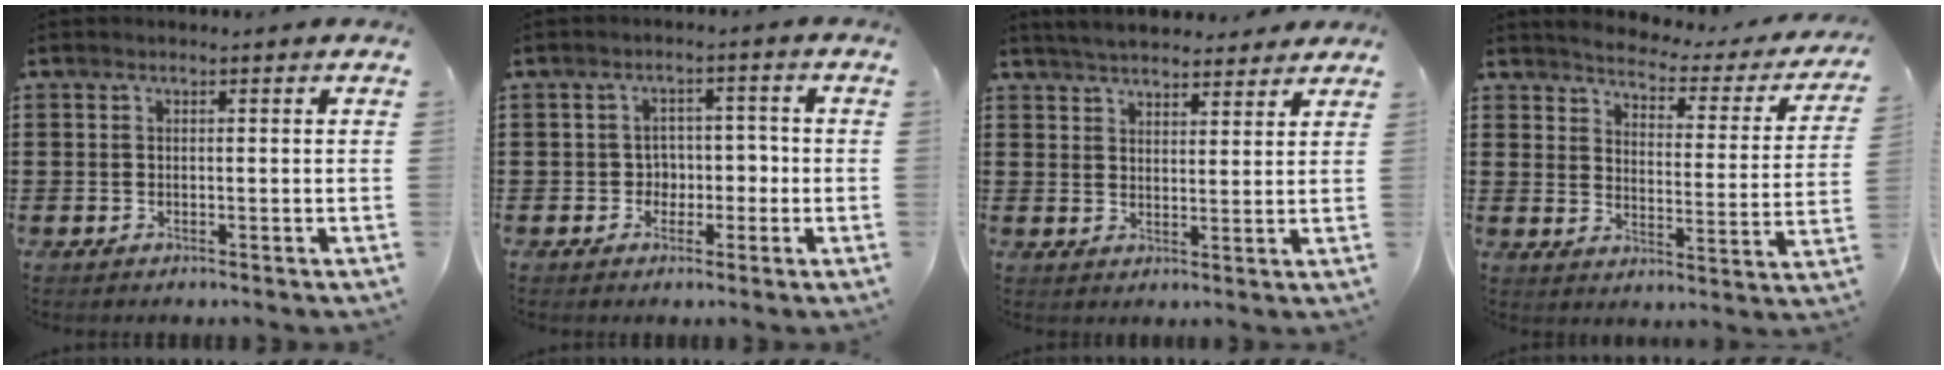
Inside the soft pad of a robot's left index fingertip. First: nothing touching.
{"total": 3.4, "force": [-0.8, 3.0, 1.4], "torque": [-0.032, 0.003, -0.024]}
{"total": 4.3, "force": [4.2, 0.8, 0.6], "torque": [-0.025, -0.009, 0.077]}
{"total": 2.3, "force": [2.3, 0.1, 0.4], "torque": [-0.028, -0.026, 0.029]}